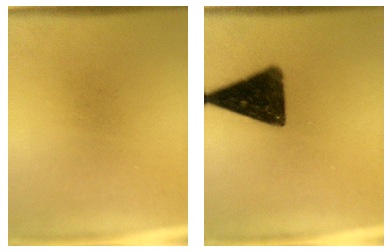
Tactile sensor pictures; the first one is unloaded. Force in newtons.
{"total": 13.8}